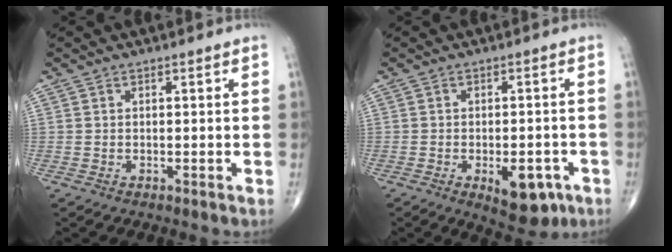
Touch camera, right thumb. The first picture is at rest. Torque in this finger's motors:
{"motor_torque": [2.06, 1.85, 0.58, -0.67, 0.21]}